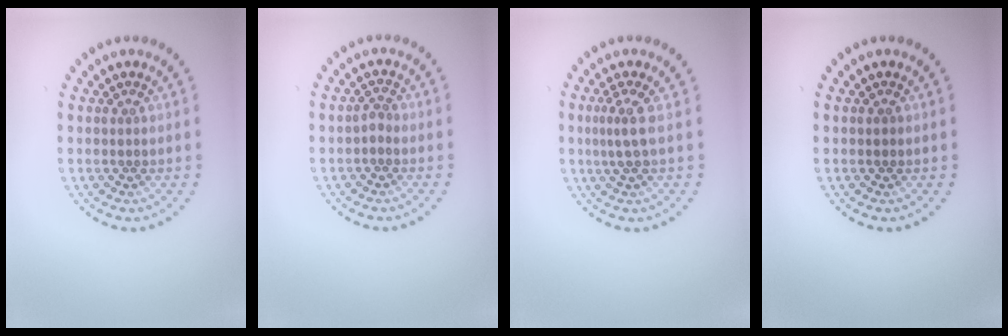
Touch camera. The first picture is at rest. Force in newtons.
{"total": 0.9, "press": 0.7, "slide": 0.5}
{"total": 2.2, "press": 1.5, "slide": 1.6}
{"total": 0.6, "press": 0.6, "slide": 0.1}